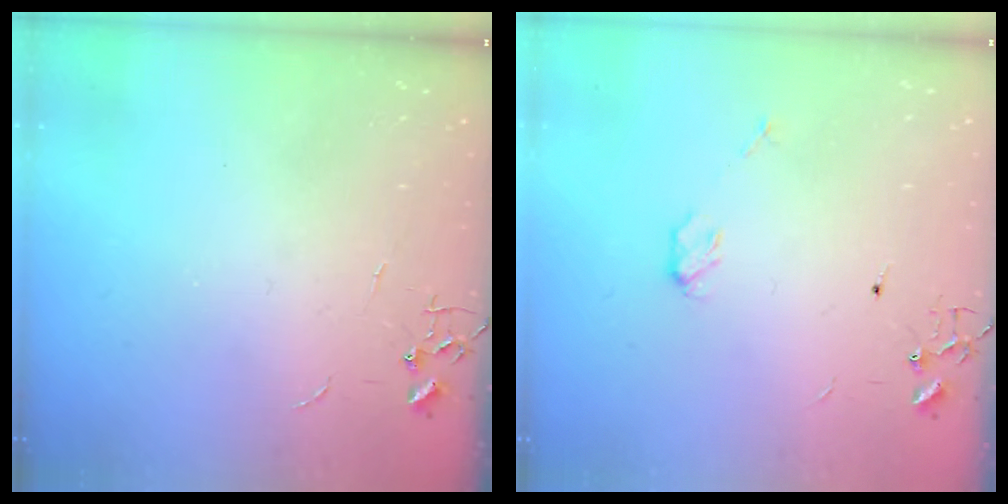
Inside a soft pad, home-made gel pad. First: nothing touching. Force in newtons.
{"total": 3.9, "press": 3.9, "slide": 0.3}